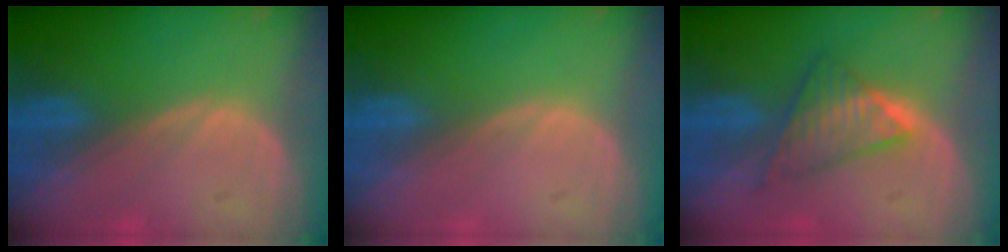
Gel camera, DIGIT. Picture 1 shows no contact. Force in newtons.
{"total": 0.0}
{"total": 6.0, "press": 6.0, "slide": 0.8}